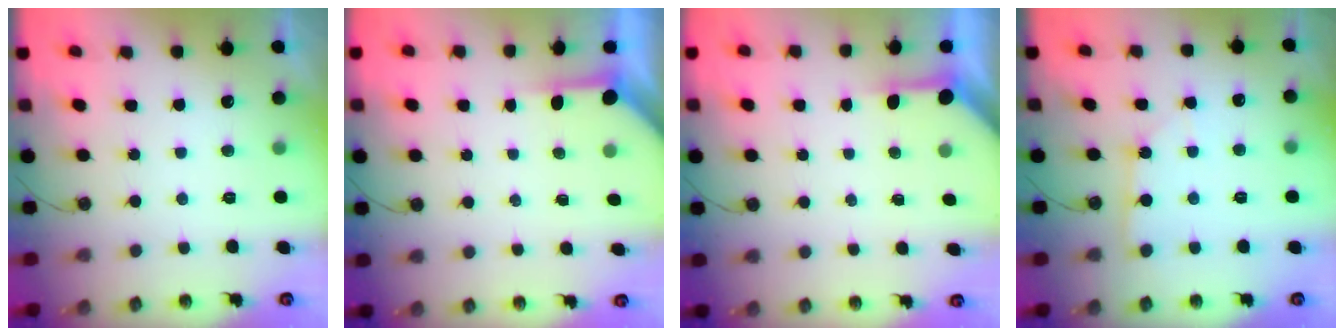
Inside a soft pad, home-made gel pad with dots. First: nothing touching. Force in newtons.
{"total": 3.5, "press": 3.5, "slide": 0.3}
{"total": 3.4, "press": 3.4, "slide": 0.3}
{"total": 3.2, "press": 3.2, "slide": 0.4}